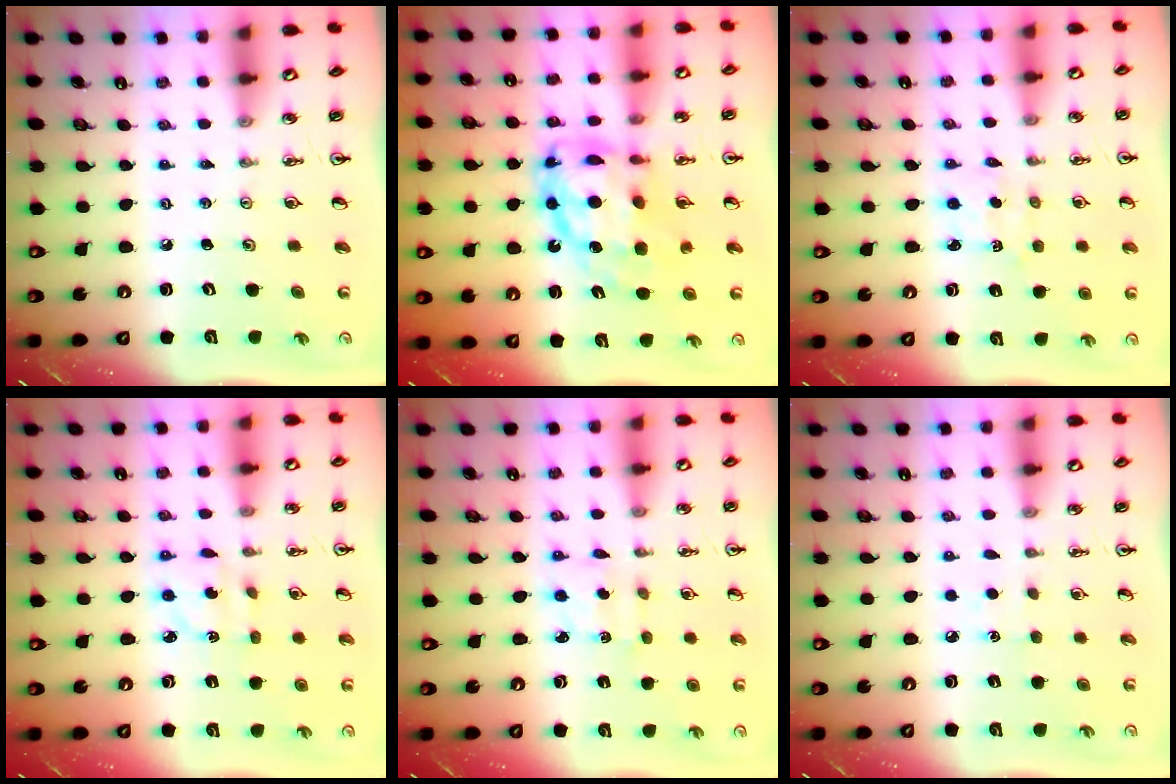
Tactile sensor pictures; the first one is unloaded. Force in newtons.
{"total": 14.9, "press": 14.9, "slide": 1.5}
{"total": 1.8, "press": 1.8, "slide": 0.2}
{"total": 3.5, "press": 3.5, "slide": 0.2}
{"total": 2.4, "press": 2.3, "slide": 0.6}
{"total": 4.6, "press": 4.5, "slide": 0.5}